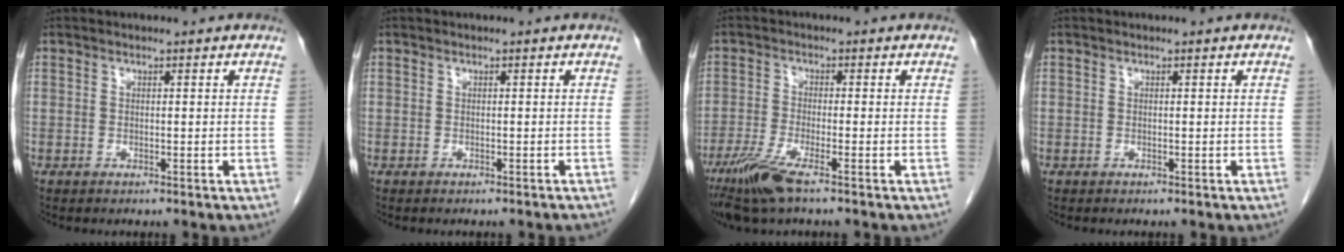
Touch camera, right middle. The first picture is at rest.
{"total": 2.7, "force": [-2.5, 0.6, 1.0], "torque": [-0.016, -0.007, -0.027]}
{"total": 6.6, "force": [-4.3, 0.4, 5.0], "torque": [-0.107, -0.020, -0.084]}
{"total": 0.0}